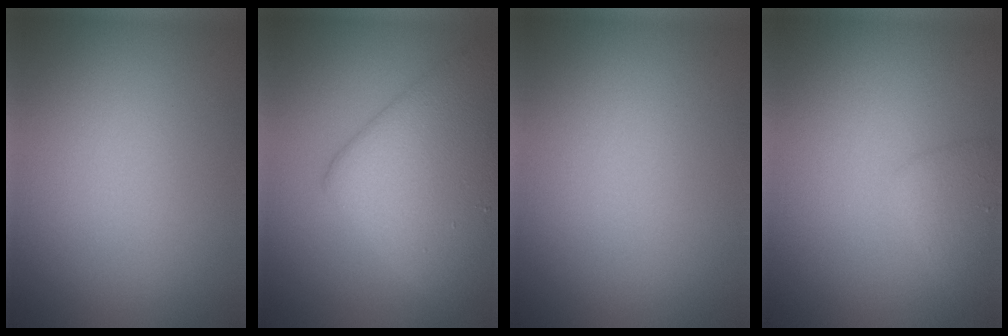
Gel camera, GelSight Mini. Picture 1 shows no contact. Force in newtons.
{"total": 8.4, "press": 8.4, "slide": 0.2}
{"total": 0.0}
{"total": 1.9, "press": 1.9, "slide": 0.1}